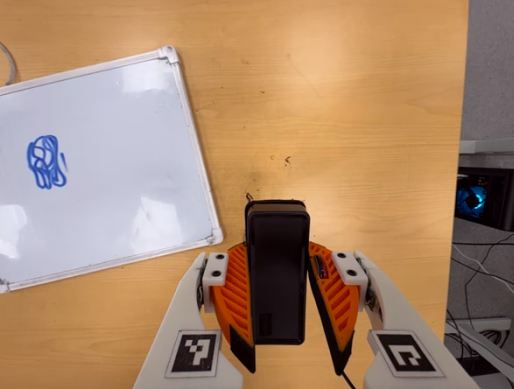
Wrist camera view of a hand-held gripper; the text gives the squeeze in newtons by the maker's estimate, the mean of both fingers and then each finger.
{"total": 6.0, "left": 4.6, "right": 7.4}